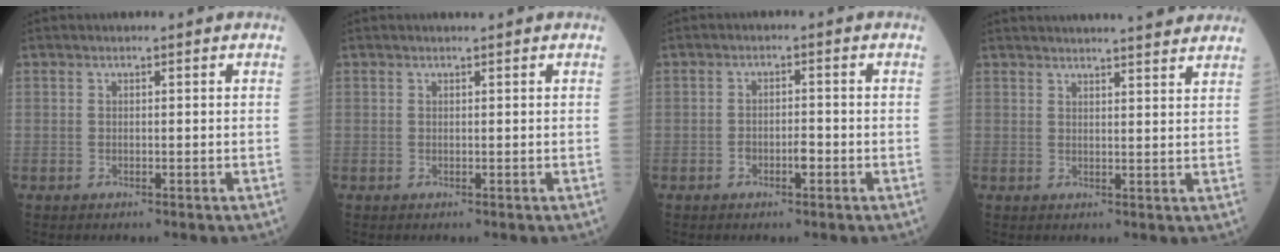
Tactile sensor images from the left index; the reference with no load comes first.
{"total": 0.5, "force": [0.5, -0.1, 0.3], "torque": [-0.007, -0.002, 0.010]}
{"total": 2.1, "force": [-1.0, 0.8, 1.6], "torque": [-0.023, 0.004, -0.017]}
{"total": 12.2, "force": [11.2, 0.6, 4.6], "torque": [-0.065, 0.011, 0.131]}